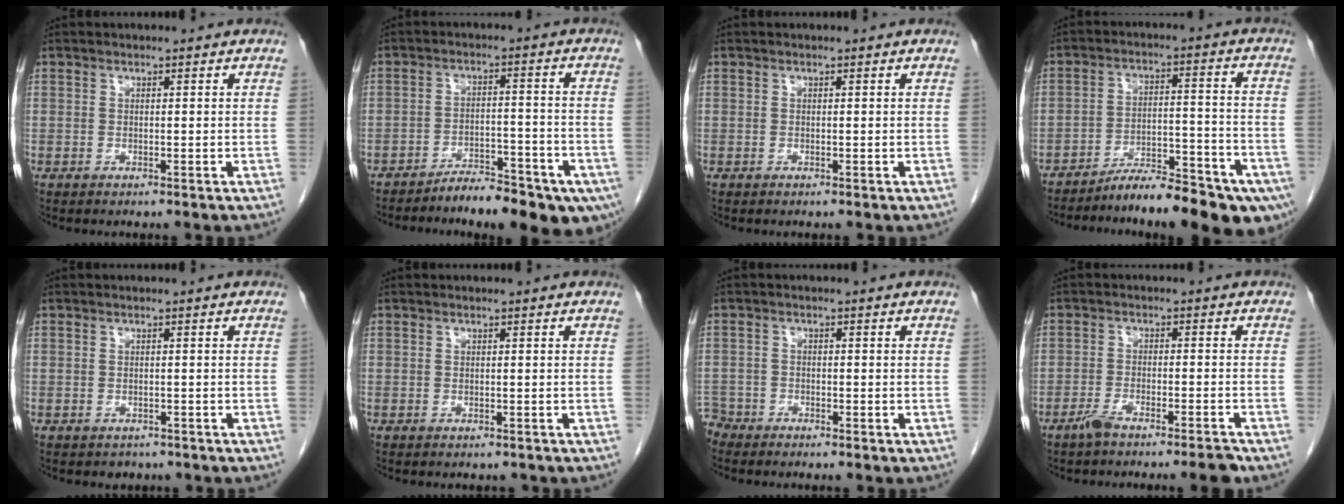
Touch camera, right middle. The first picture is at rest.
{"total": 11.4, "force": [-8.7, 3.0, 6.8], "torque": [-0.078, 0.019, -0.130]}
{"total": 0.0}
{"total": 15.4, "force": [-12.1, 2.7, 9.0], "torque": [-0.088, 0.028, -0.182]}
{"total": 1.8, "force": [-1.4, 1.1, 0.1], "torque": [-0.011, 0.000, -0.020]}
{"total": 0.7, "force": [-0.6, 0.3, 0.1], "torque": [-0.009, -0.001, -0.010]}
{"total": 2.9, "force": [-2.8, 0.9, -0.4], "torque": [0.009, -0.003, -0.054]}
{"total": 4.8, "force": [-3.9, 0.0, 2.8], "torque": [-0.044, -0.001, -0.070]}